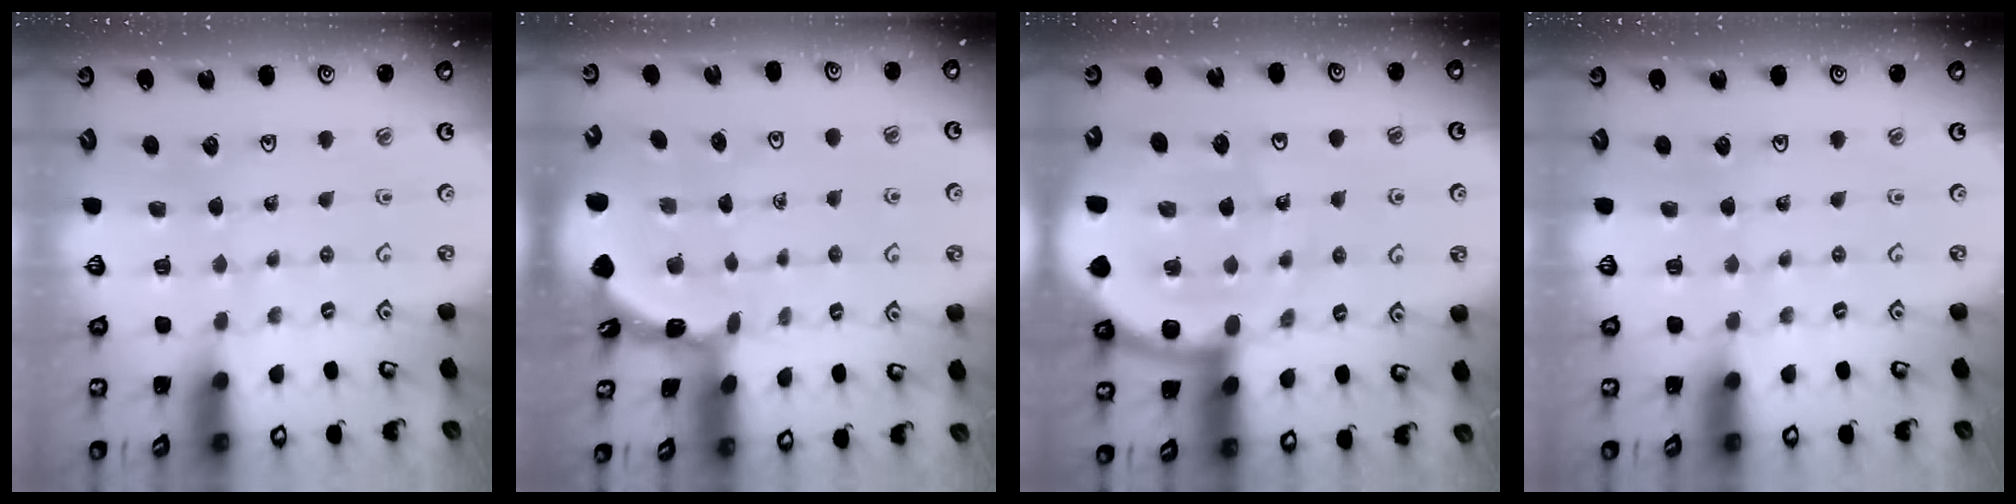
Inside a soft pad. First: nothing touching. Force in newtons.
{"total": 1.8, "press": 1.8, "slide": 0.2}
{"total": 12.4, "press": 12.4, "slide": 1.4}
{"total": 0.0}